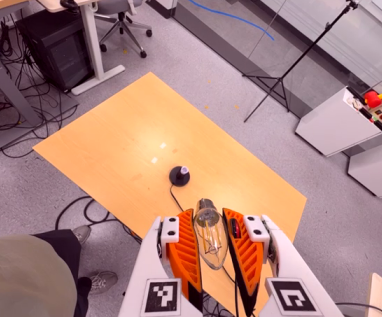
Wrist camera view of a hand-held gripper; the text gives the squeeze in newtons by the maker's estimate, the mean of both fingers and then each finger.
{"total": 19.8, "left": 21.2, "right": 18.4}